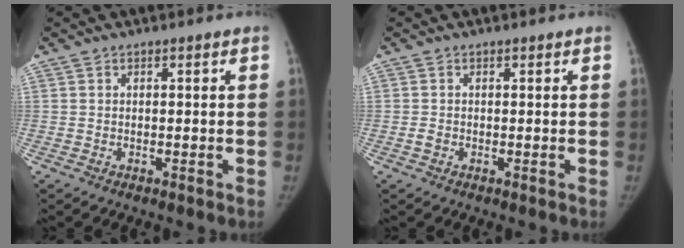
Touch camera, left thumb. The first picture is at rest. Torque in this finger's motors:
{"motor_torque": [0.27, 0.38, 0.24, -0.07, 0.02]}